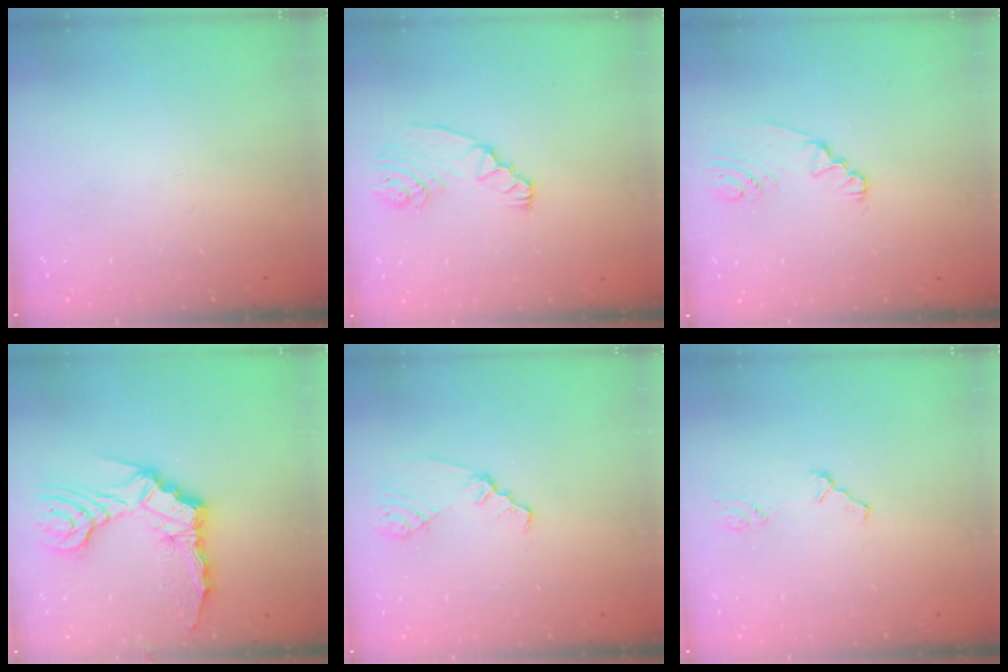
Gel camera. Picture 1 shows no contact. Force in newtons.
{"total": 4.5, "press": 4.3, "slide": 1.5}
{"total": 2.5, "press": 2.3, "slide": 0.8}
{"total": 13.3, "press": 13.2, "slide": 1.6}
{"total": 2.1, "press": 2.1, "slide": 0.3}
{"total": 0.5, "press": 0.5, "slide": 0.1}